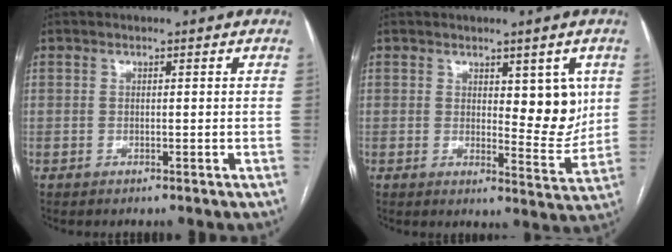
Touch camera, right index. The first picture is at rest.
{"total": 6.9, "force": [2.1, 2.6, 6.0], "torque": [-0.073, -0.009, 0.033]}